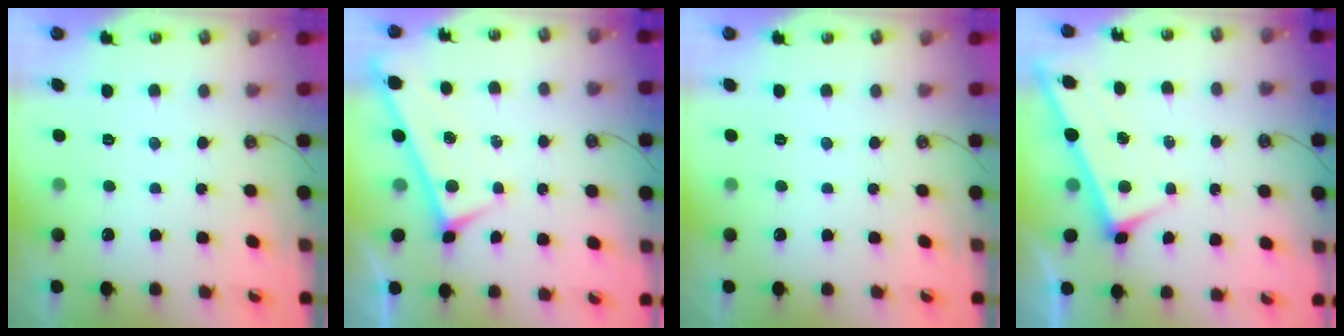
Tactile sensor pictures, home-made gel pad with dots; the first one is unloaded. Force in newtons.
{"total": 0.0}
{"total": 0.0}
{"total": 3.0, "press": 3.0, "slide": 0.1}